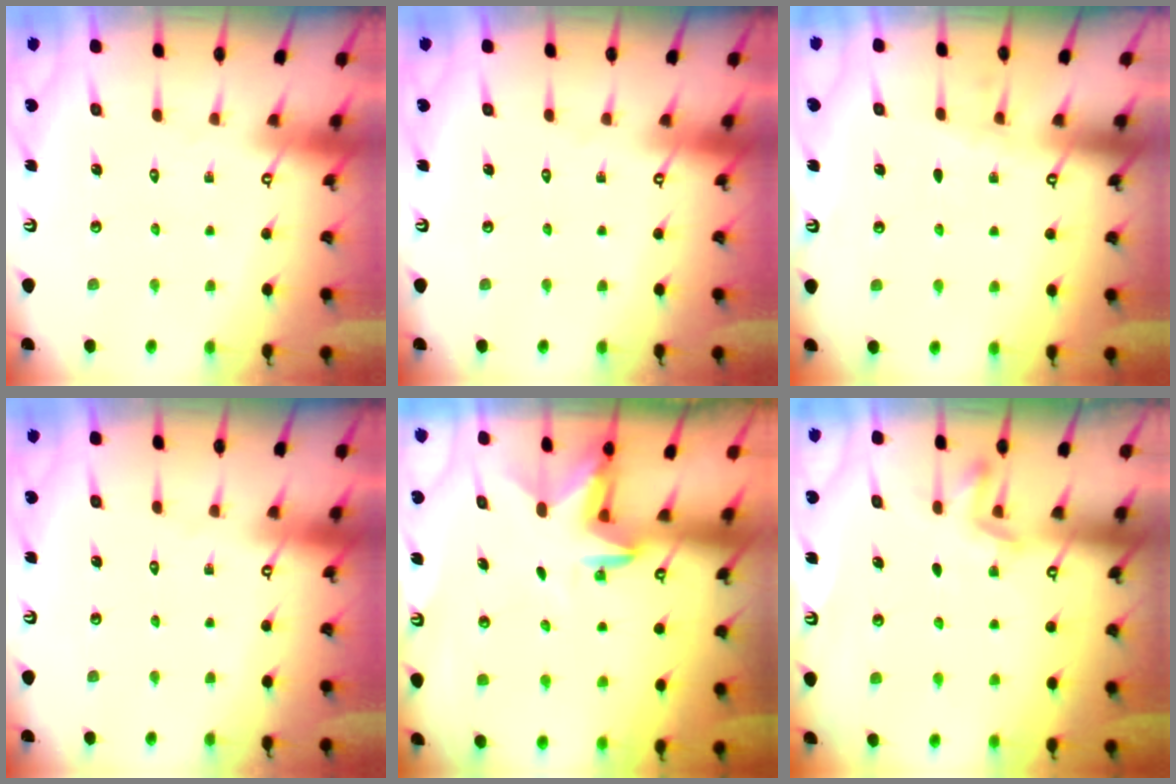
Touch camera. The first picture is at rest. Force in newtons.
{"total": 0.0}
{"total": 1.4, "press": 1.3, "slide": 0.3}
{"total": 0.0}
{"total": 3.1, "press": 3.0, "slide": 0.8}
{"total": 4.5, "press": 4.3, "slide": 1.2}